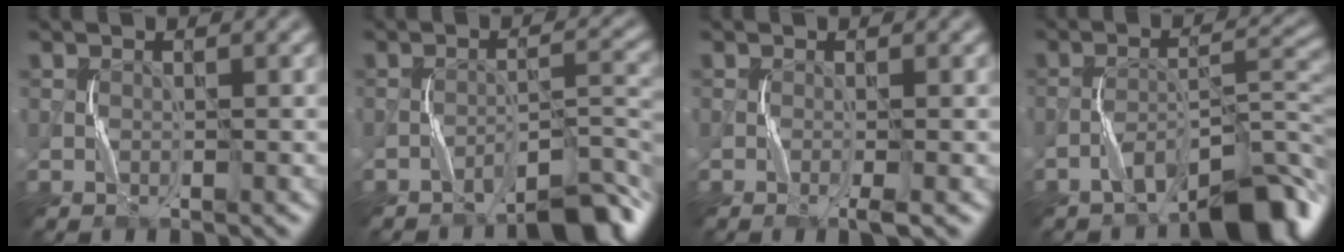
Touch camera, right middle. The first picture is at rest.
{"total": 5.0, "force": [-4.3, 0.8, 2.5], "torque": [-0.029, 0.018, -0.068]}
{"total": 1.0, "force": [-0.6, -0.3, 0.7], "torque": [-0.018, -0.001, -0.013]}
{"total": 7.3, "force": [-5.4, 2.1, 4.5], "torque": [-0.063, 0.014, -0.092]}